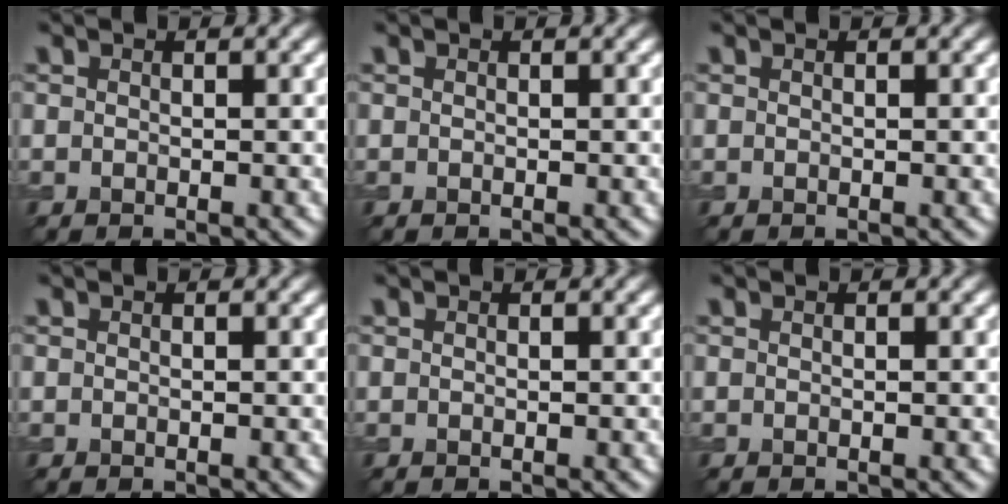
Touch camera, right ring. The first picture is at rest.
{"total": 0.0}
{"total": 0.0}
{"total": 0.0}
{"total": 0.0}
{"total": 0.0}